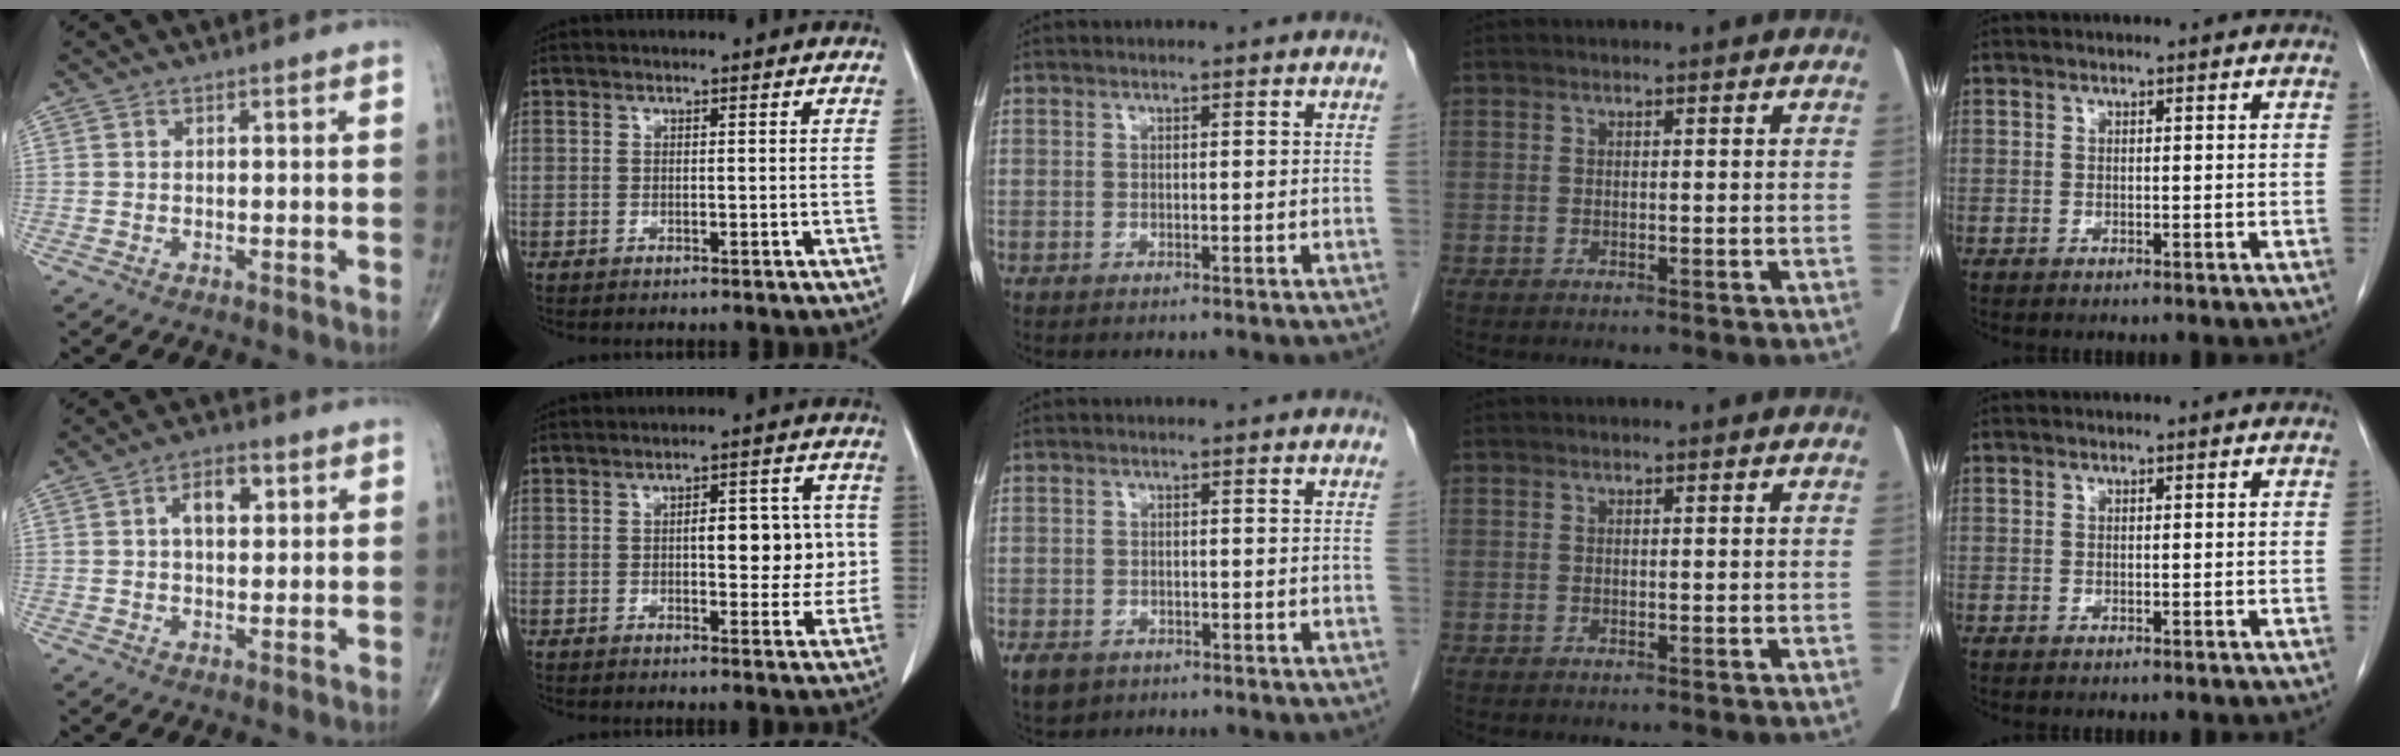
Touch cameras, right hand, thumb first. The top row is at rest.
{"thumb": {"total": 5.7, "force": [1.6, 3.1, 4.5], "torque": [-0.060, 0.005, 0.023]}, "index": {"total": 8.1, "force": [0.2, 3.5, 7.3], "torque": [-0.088, 0.018, 0.008]}, "middle": {"total": 4.0, "force": [-2.5, 2.8, 1.5], "torque": [-0.028, -0.003, -0.035]}}